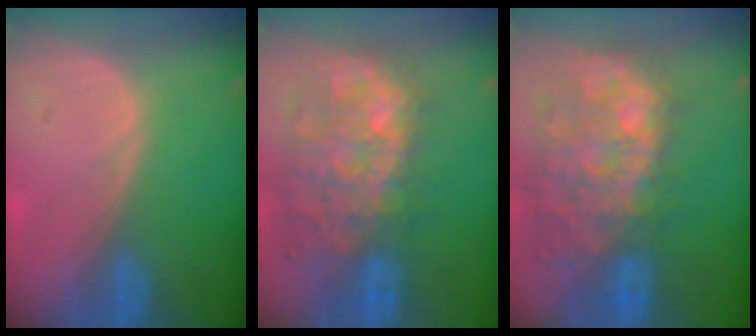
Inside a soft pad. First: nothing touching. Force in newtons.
{"total": 12.2, "press": 11.1, "slide": 5.1}
{"total": 13.2, "press": 11.6, "slide": 6.2}